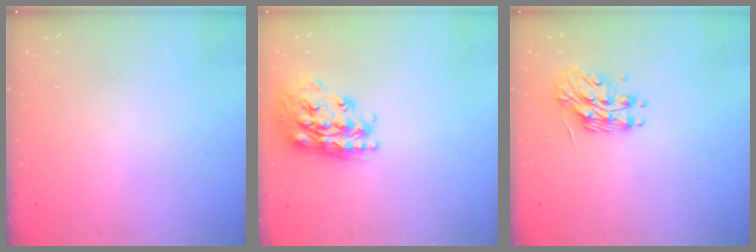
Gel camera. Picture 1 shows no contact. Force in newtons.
{"total": 20.8, "press": 20.8, "slide": 1.4}
{"total": 11.8, "press": 11.8, "slide": 0.6}